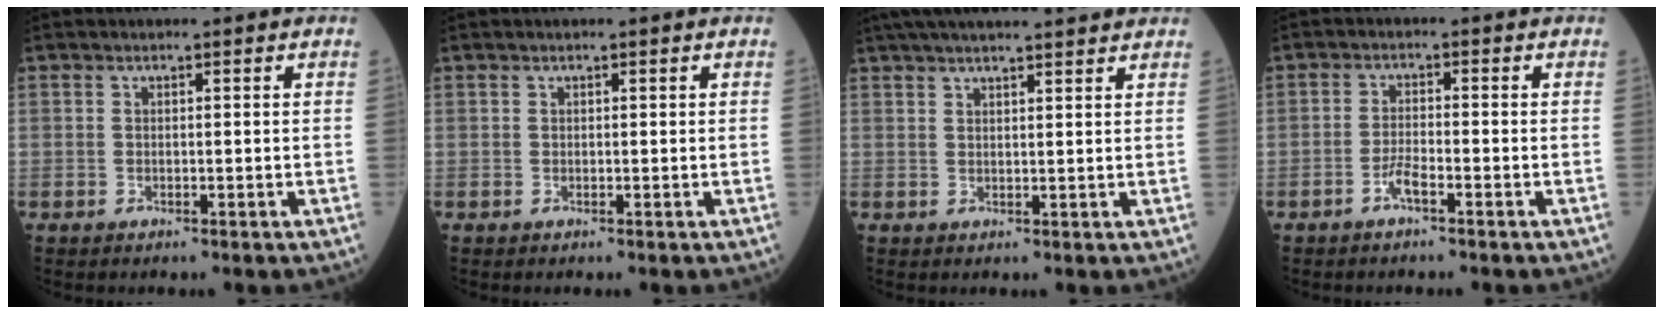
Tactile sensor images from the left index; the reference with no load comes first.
{"total": 0.0}
{"total": 14.4, "force": [12.7, 0.9, 6.7], "torque": [-0.113, 0.040, 0.177]}
{"total": 2.4, "force": [-1.5, 0.2, 1.8], "torque": [-0.039, 0.000, -0.033]}